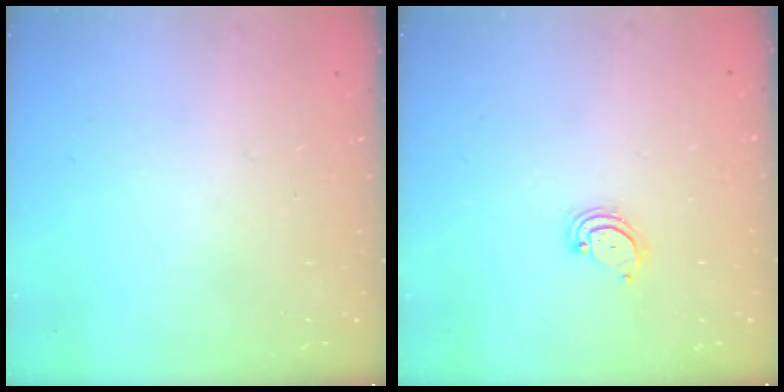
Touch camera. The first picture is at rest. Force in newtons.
{"total": 3.0, "press": 3.0, "slide": 0.4}